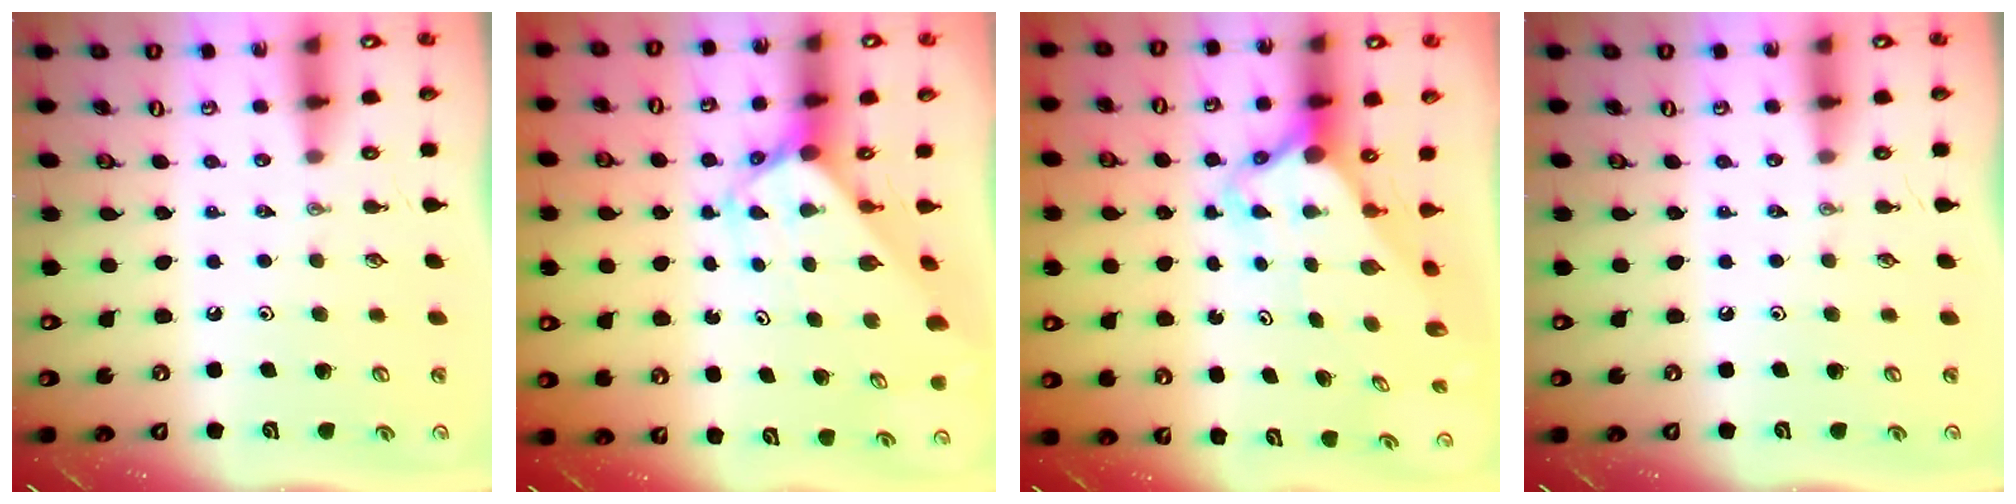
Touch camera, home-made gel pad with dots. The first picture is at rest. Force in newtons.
{"total": 2.8, "press": 2.8, "slide": 0.3}
{"total": 3.6, "press": 3.6, "slide": 0.3}
{"total": 0.0}